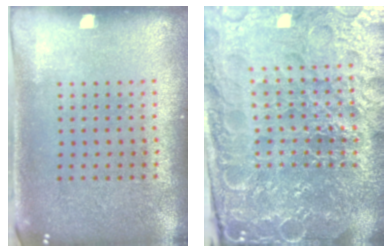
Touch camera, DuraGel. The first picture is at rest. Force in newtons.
{"total": 5.6, "press": 5.2, "slide": 2.1}